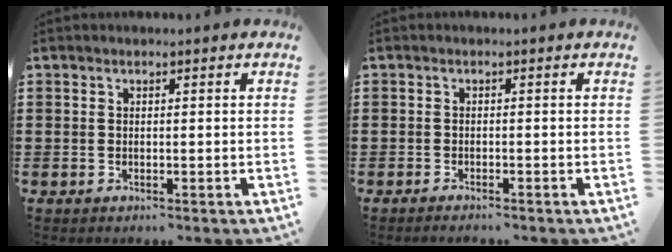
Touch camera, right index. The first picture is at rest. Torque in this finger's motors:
{"motor_torque": [1.07, 1.07, 0.02, 0.00]}